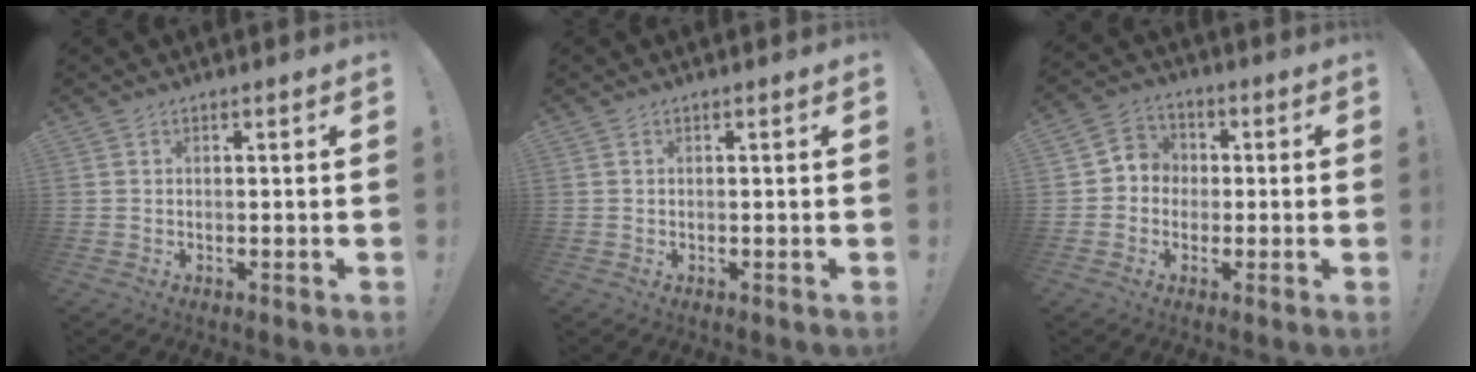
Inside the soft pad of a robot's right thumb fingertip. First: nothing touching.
{"total": 0.0}
{"total": 6.4, "force": [-1.3, 6.0, 1.6], "torque": [-0.018, 0.021, -0.019]}